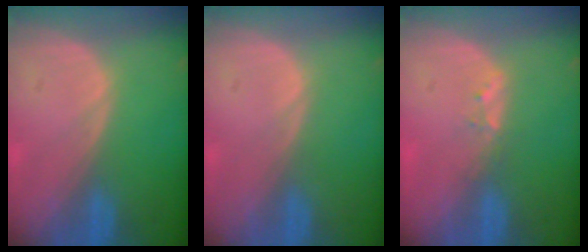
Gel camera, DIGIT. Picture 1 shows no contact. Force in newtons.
{"total": 0.5, "press": 0.1, "slide": 0.5}
{"total": 1.7, "press": 1.5, "slide": 0.9}